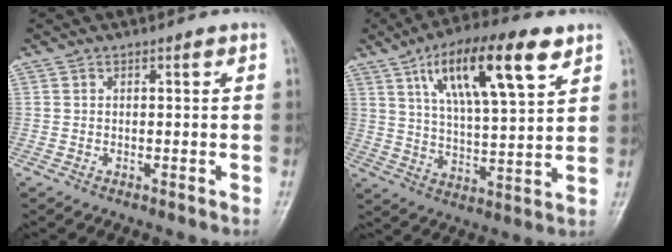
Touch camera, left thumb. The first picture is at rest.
{"total": 17.8, "force": [8.8, 5.4, 14.5], "torque": [-0.226, -0.022, 0.151]}